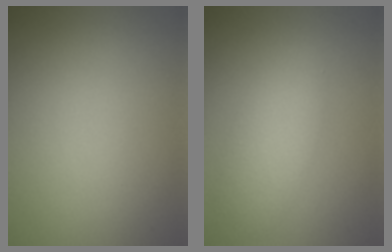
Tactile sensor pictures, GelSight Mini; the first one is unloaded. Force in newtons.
{"total": 3.3, "press": 3.3, "slide": 0.2}